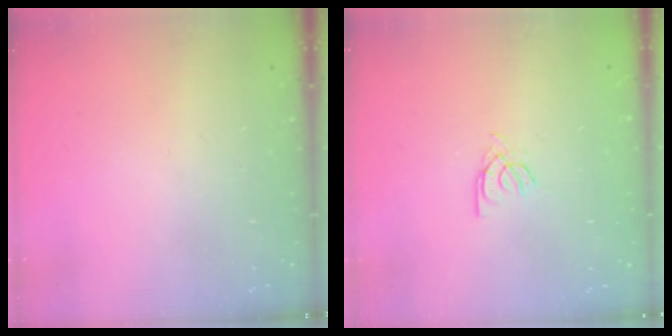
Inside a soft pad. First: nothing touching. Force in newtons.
{"total": 2.7, "press": 2.7, "slide": 0.2}